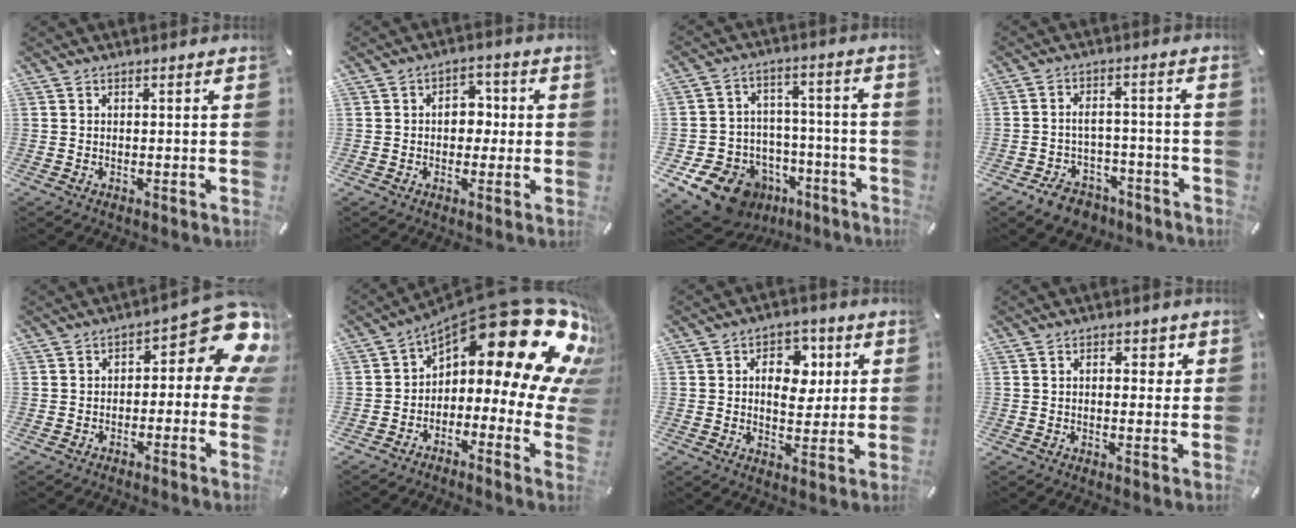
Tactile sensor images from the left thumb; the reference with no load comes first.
{"total": 6.1, "force": [-0.2, 4.7, 3.9], "torque": [-0.047, 0.004, -0.012]}
{"total": 14.2, "force": [-9.1, 9.6, 5.2], "torque": [-0.077, 0.069, -0.145]}
{"total": 7.3, "force": [-4.3, 4.8, 3.3], "torque": [-0.060, 0.033, -0.076]}
{"total": 12.7, "force": [4.4, 5.7, 10.4], "torque": [-0.122, -0.037, 0.072]}
{"total": 24.0, "force": [12.1, 9.5, 18.5], "torque": [-0.260, -0.100, 0.206]}
{"total": 9.3, "force": [2.1, 6.9, 5.9], "torque": [-0.067, -0.005, 0.029]}
{"total": 3.1, "force": [0.7, 2.0, 2.3], "torque": [-0.025, 0.001, 0.002]}